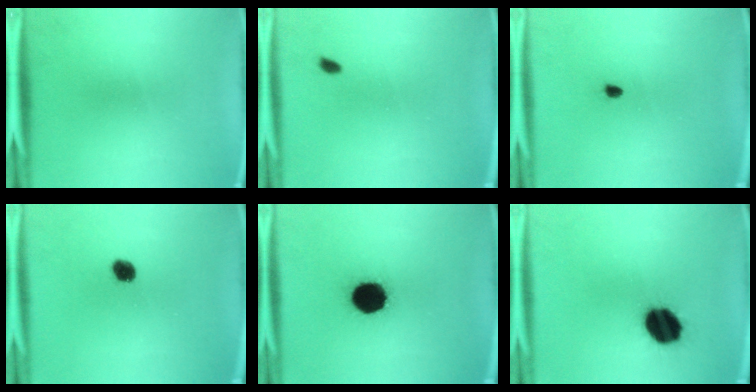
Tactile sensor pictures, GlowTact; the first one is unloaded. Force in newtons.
{"total": 0.9}
{"total": 1.0}
{"total": 3.5}
{"total": 15.3}
{"total": 13.6}